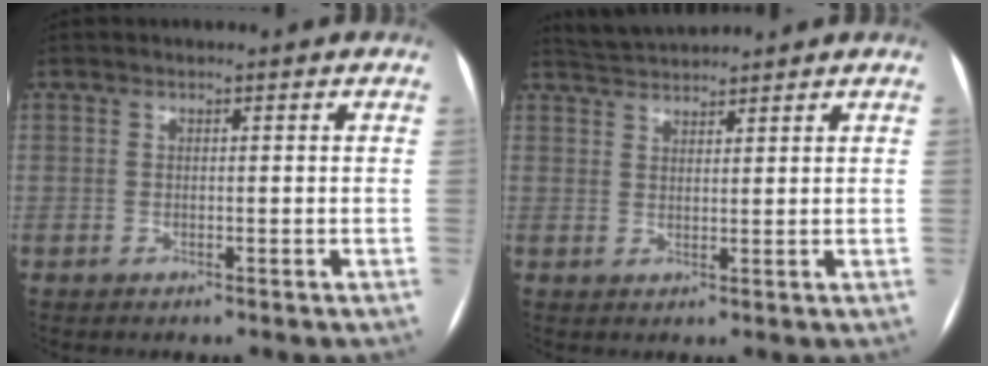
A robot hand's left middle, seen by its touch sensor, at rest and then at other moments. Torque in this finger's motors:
{"motor_torque": [-0.11, -0.17, -0.03, -0.01]}